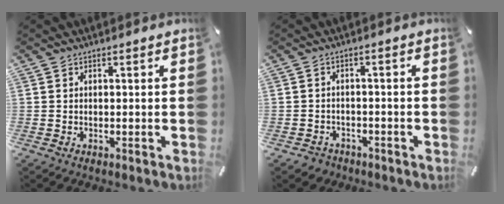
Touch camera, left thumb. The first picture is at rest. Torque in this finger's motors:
{"motor_torque": [-0.25, -0.12, -0.19, 0.20, -0.02]}